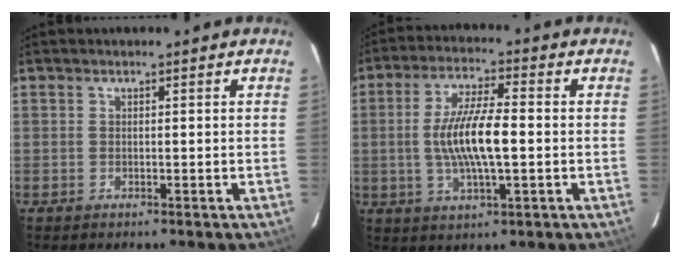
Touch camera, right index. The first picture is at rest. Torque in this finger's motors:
{"motor_torque": [0.48, -0.06, 0.48, 0.12]}